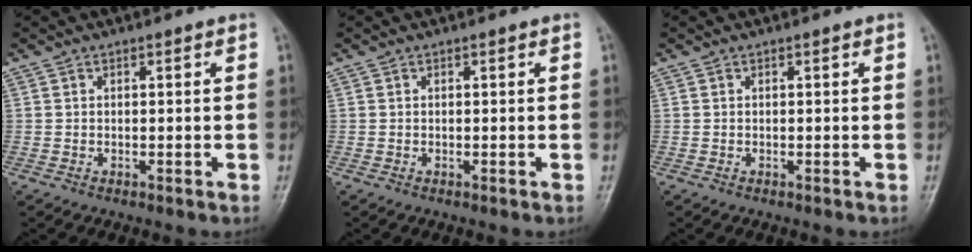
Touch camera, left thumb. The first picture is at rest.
{"total": 0.0}
{"total": 0.0}